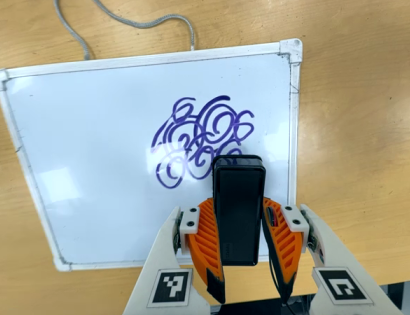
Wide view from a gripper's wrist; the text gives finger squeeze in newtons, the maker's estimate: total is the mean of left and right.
{"total": 6.2, "left": 4.2, "right": 8.3}